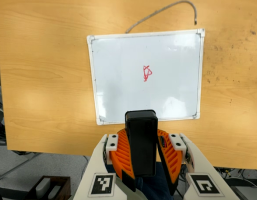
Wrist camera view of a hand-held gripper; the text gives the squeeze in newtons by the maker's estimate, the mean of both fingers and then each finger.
{"total": 10.8, "left": 10.5, "right": 11.0}